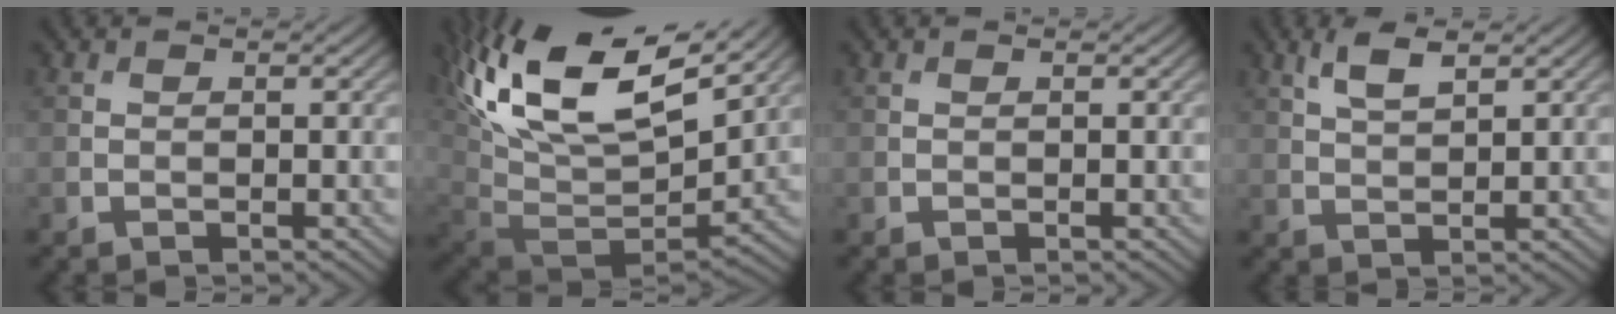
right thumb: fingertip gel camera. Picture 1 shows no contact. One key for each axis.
{"total": 18.8, "fx": 10.2, "fy": 8.4, "fz": 13.4, "tx": -0.289, "ty": 0.030, "tz": 0.181}
{"total": 0.0}
{"total": 3.6, "fx": 2.1, "fy": 1.1, "fz": 2.7, "tx": -0.064, "ty": 0.003, "tz": 0.046}